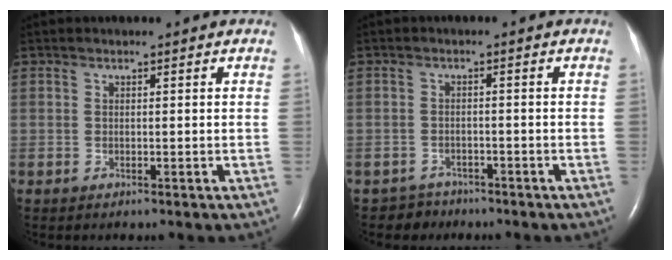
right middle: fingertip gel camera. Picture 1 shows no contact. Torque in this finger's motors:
{"motor_torque": [-0.07, 0.08, -0.06, -0.01]}